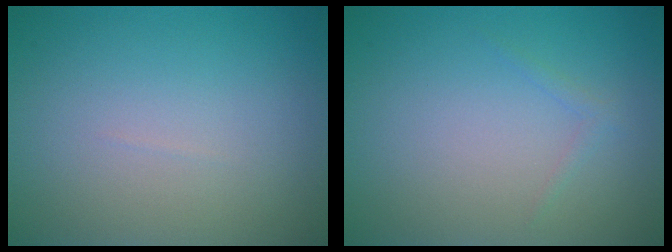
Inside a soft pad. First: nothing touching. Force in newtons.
{"total": 0.7, "press": 0.7, "slide": 0.1}